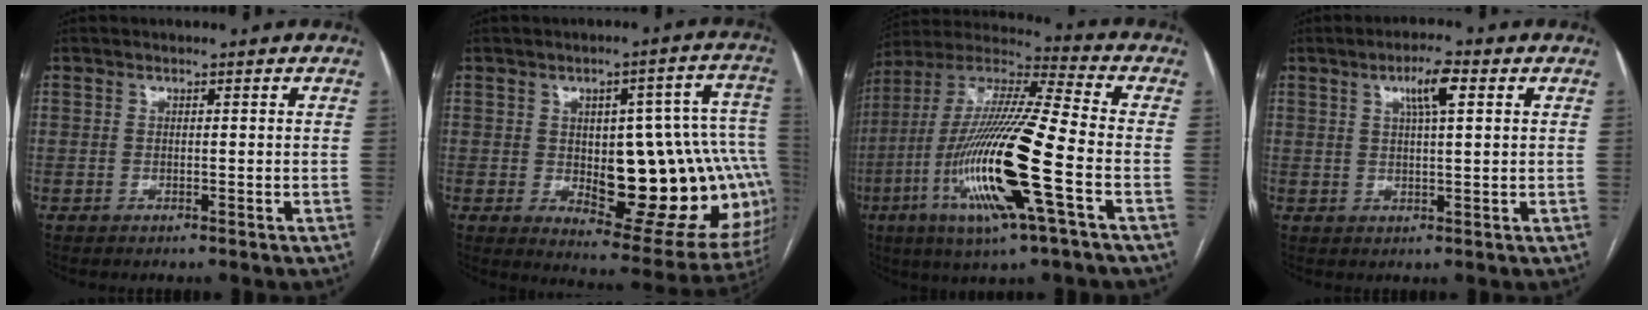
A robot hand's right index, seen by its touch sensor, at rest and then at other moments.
{"total": 23.5, "force": [-2.1, 8.5, 21.8], "torque": [-0.187, 0.032, 0.000]}
{"total": 21.4, "force": [-6.5, 1.3, 20.3], "torque": [-0.430, -0.024, -0.127]}
{"total": 5.0, "force": [2.1, 0.6, 4.5], "torque": [-0.083, 0.007, 0.036]}